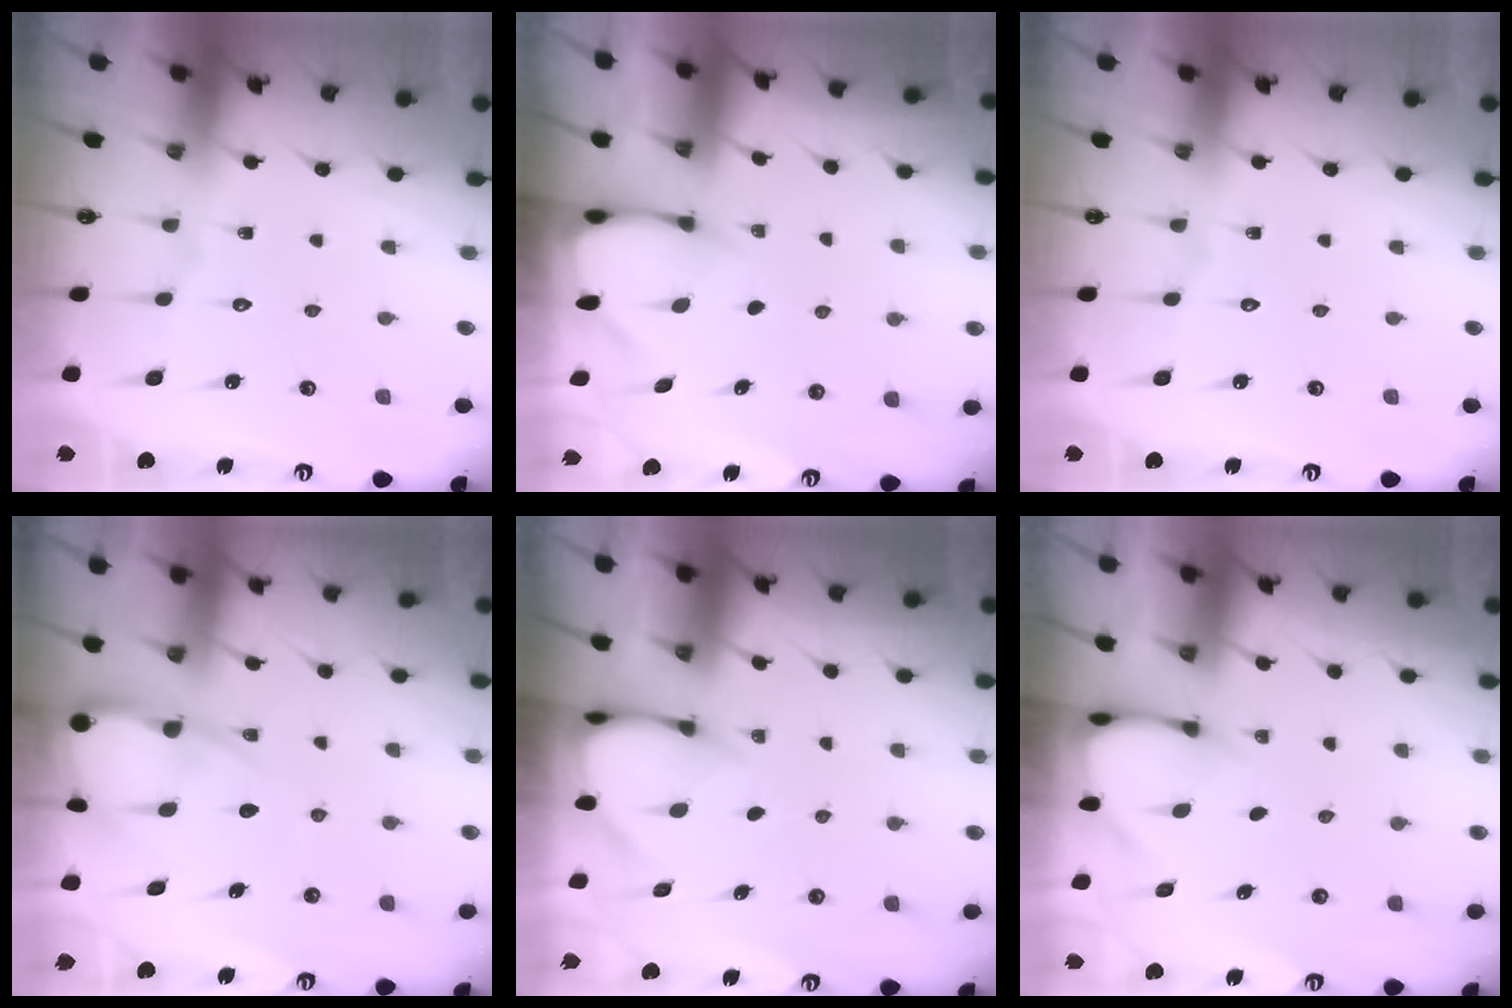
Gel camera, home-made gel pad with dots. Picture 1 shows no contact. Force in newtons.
{"total": 2.4, "press": 2.4, "slide": 0.3}
{"total": 0.0}
{"total": 7.9, "press": 7.9, "slide": 0.9}
{"total": 3.5, "press": 3.4, "slide": 0.3}
{"total": 2.9, "press": 2.9, "slide": 0.2}